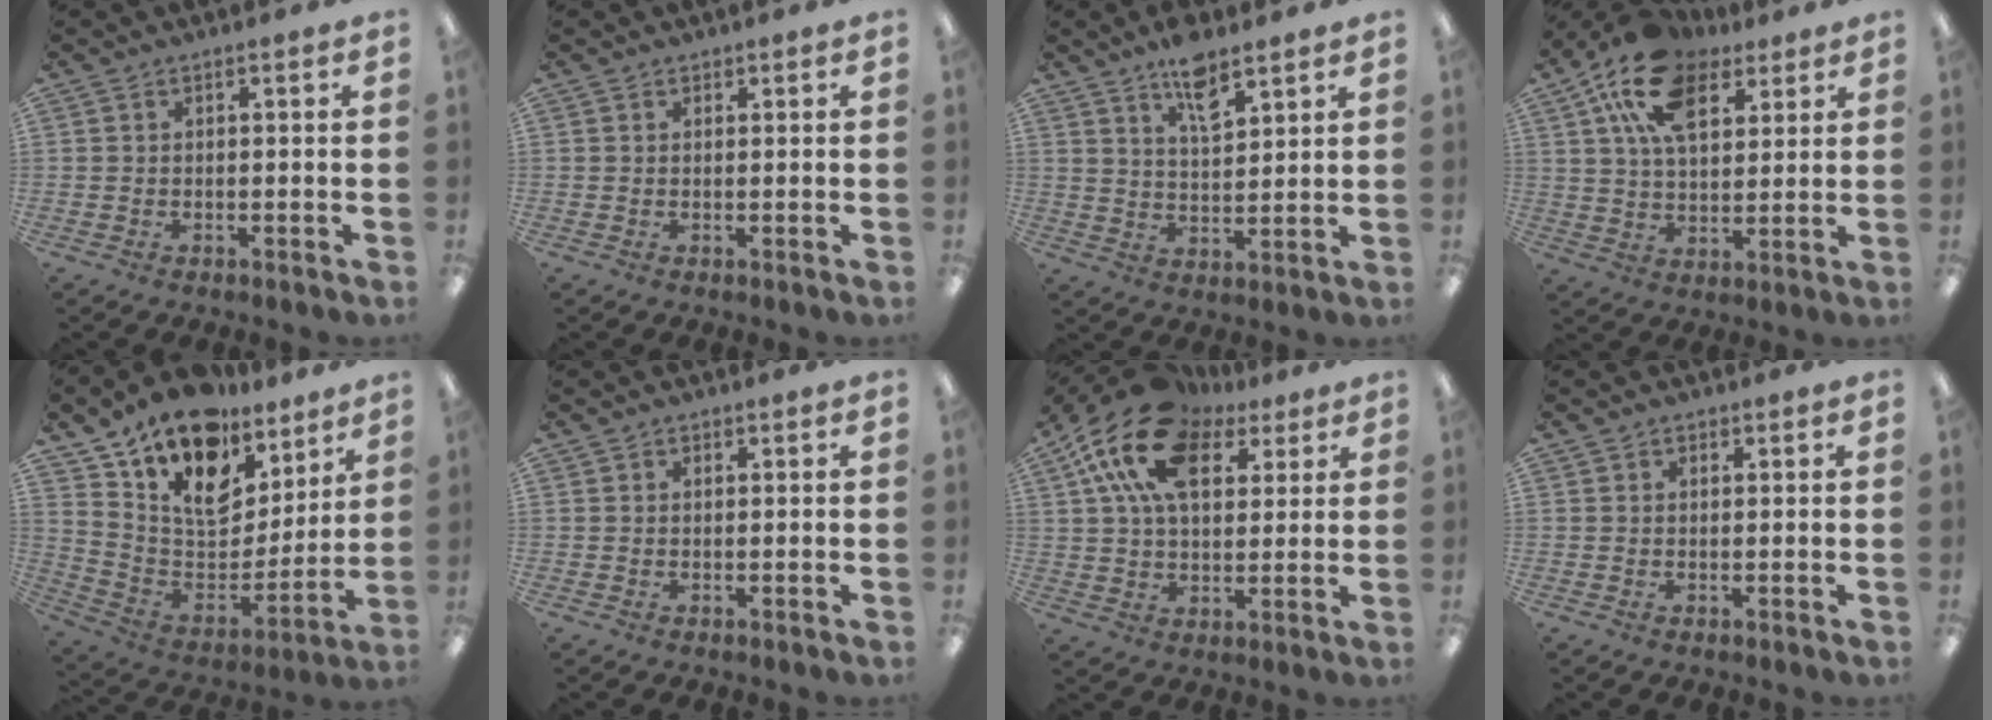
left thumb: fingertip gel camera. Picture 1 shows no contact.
{"total": 0.6, "force": [0.6, 0.2, -0.1], "torque": [0.001, -0.001, 0.011]}
{"total": 8.6, "force": [6.1, 3.3, 5.1], "torque": [-0.083, -0.030, 0.105]}
{"total": 16.8, "force": [9.3, 9.3, 10.4], "torque": [-0.196, -0.016, 0.171]}
{"total": 17.8, "force": [12.1, 10.3, 8.1], "torque": [-0.137, -0.087, 0.218]}
{"total": 0.6, "force": [0.5, 0.4, 0.0], "torque": [0.000, 0.002, 0.008]}
{"total": 19.4, "force": [10.3, 11.5, 11.9], "torque": [-0.237, -0.032, 0.183]}
{"total": 0.9, "force": [0.6, 0.7, 0.1], "torque": [0.006, 0.000, 0.009]}